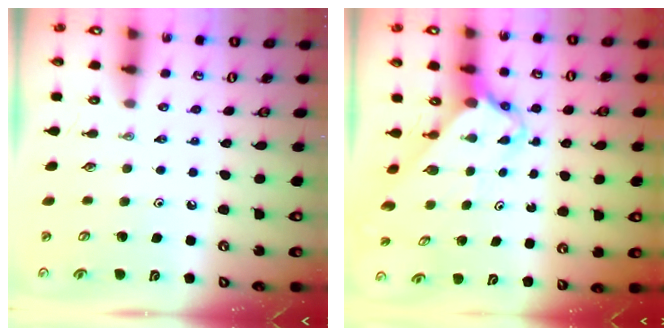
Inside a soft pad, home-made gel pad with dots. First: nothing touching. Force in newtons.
{"total": 2.6, "press": 2.6, "slide": 0.2}